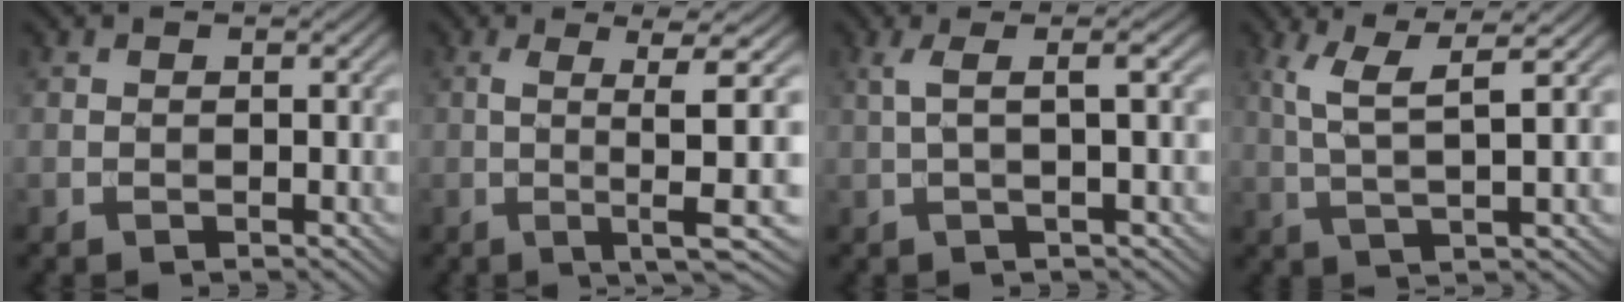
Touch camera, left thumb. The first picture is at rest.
{"total": 6.8, "force": [-0.4, 0.3, 6.8], "torque": [-0.126, 0.004, -0.008]}
{"total": 4.0, "force": [0.8, 0.6, 3.9], "torque": [-0.065, 0.016, 0.011]}
{"total": 6.0, "force": [2.4, 1.1, 5.4], "torque": [-0.116, 0.010, 0.051]}